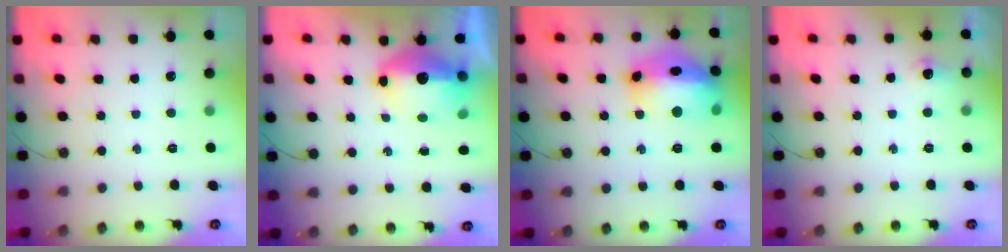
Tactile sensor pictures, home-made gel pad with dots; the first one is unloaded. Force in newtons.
{"total": 12.0, "press": 11.9, "slide": 1.3}
{"total": 21.3, "press": 19.3, "slide": 9.2}
{"total": 5.9, "press": 5.8, "slide": 1.1}